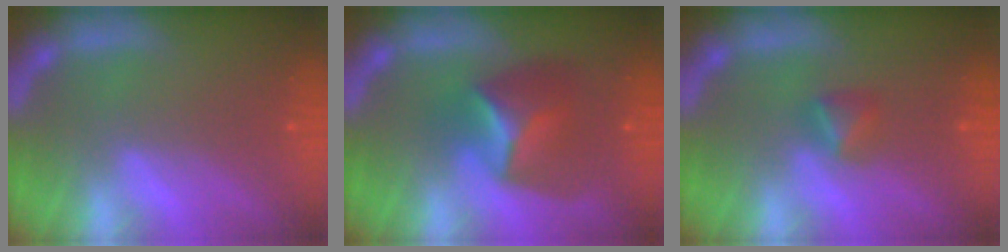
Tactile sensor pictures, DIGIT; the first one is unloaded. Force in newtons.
{"total": 5.9}
{"total": 1.9}